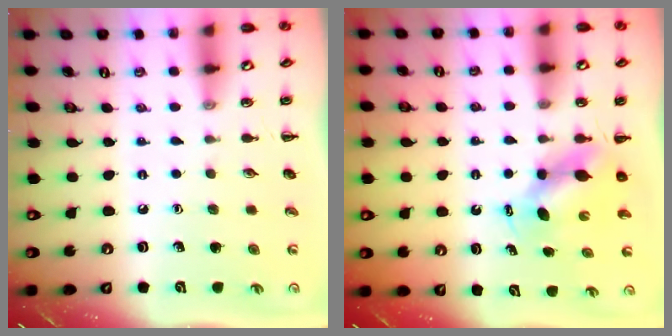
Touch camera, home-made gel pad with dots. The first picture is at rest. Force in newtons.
{"total": 6.1, "press": 6.0, "slide": 1.1}